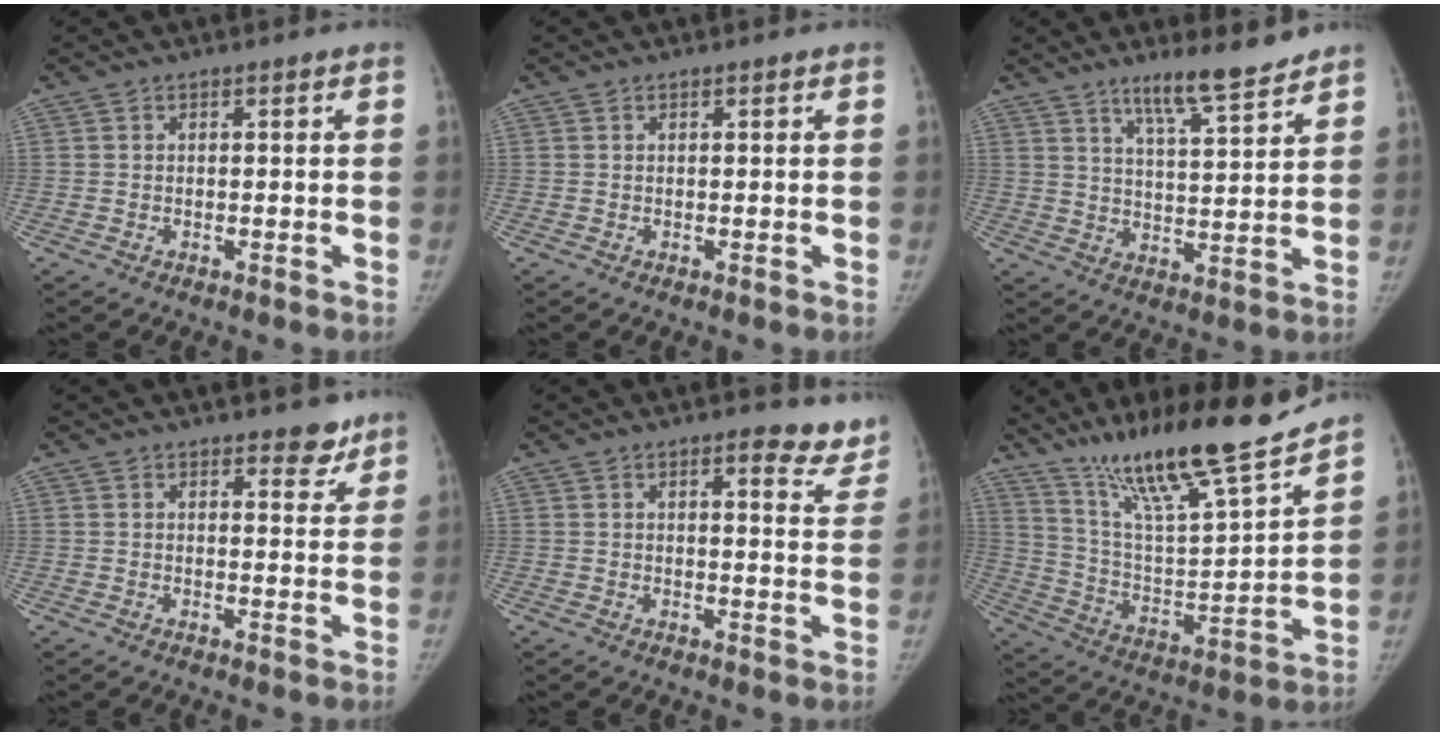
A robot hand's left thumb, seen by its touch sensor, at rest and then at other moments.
{"total": 0.0}
{"total": 9.6, "force": [7.6, 1.4, 5.8], "torque": [-0.083, -0.053, 0.129]}
{"total": 3.9, "force": [3.0, 1.9, 1.7], "torque": [0.010, -0.019, 0.039]}
{"total": 8.0, "force": [6.7, 2.8, 3.5], "torque": [-0.003, -0.038, 0.060]}
{"total": 22.2, "force": [17.5, 2.5, 13.4], "torque": [-0.204, -0.087, 0.308]}